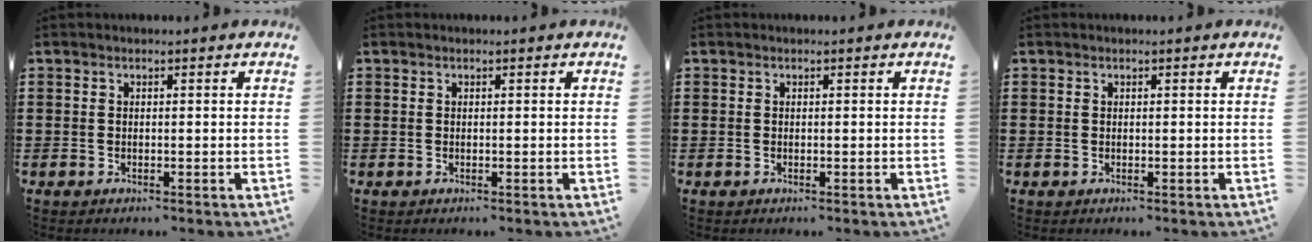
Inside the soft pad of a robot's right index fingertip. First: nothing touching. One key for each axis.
{"total": 0.0}
{"total": 0.0}
{"total": 0.0}